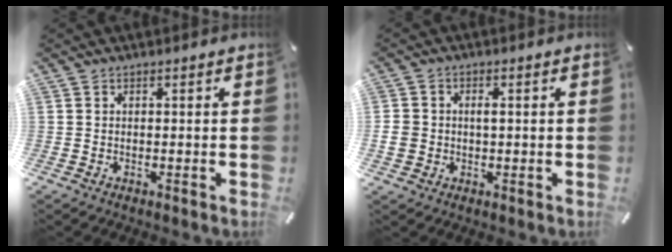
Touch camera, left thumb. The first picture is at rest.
{"total": 3.6, "force": [0.1, 2.9, 2.0], "torque": [-0.032, 0.005, 0.000]}